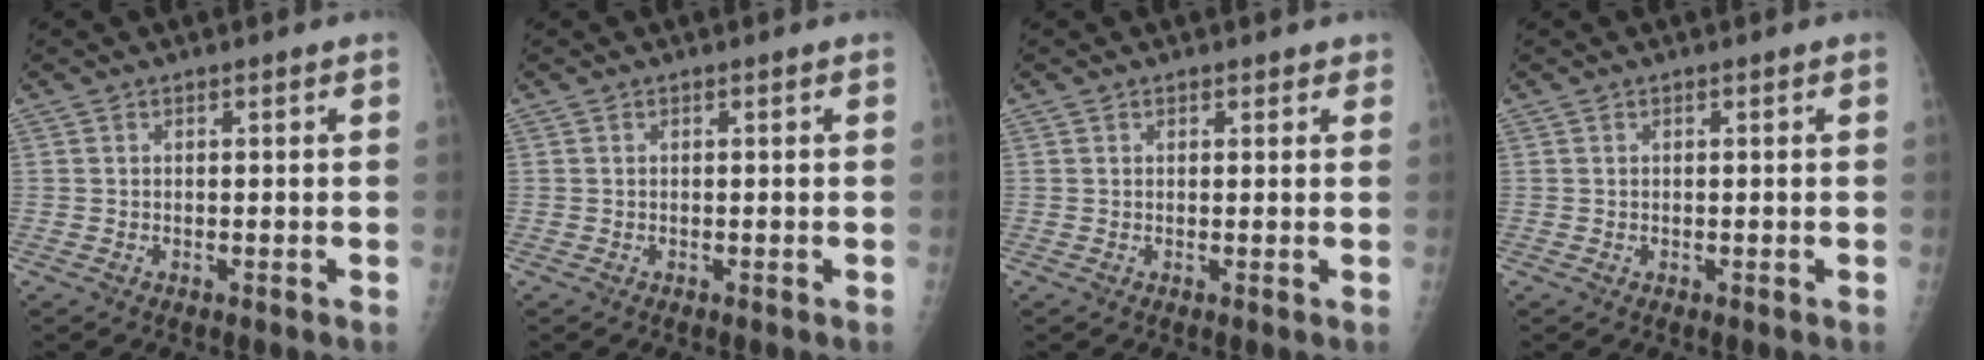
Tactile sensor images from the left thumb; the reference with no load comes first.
{"total": 0.0}
{"total": 1.3, "force": [0.9, 0.9, 0.1], "torque": [0.018, -0.005, 0.007]}
{"total": 0.0}